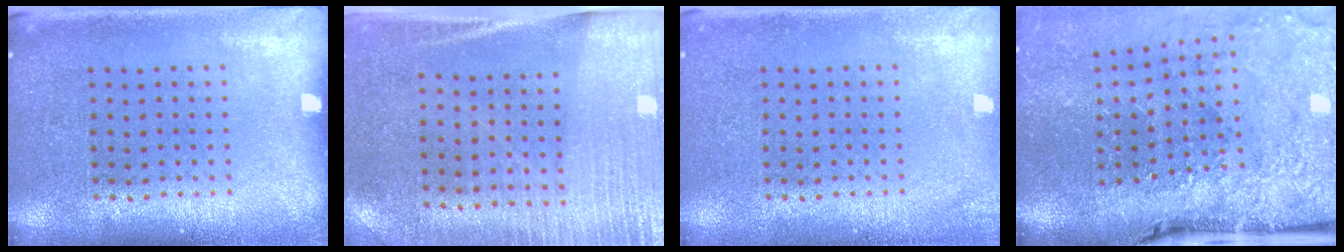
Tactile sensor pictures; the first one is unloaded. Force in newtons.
{"total": 2.9, "press": 2.6, "slide": 1.3}
{"total": 1.1, "press": 1.1, "slide": 0.1}
{"total": 4.5, "press": 3.5, "slide": 2.8}